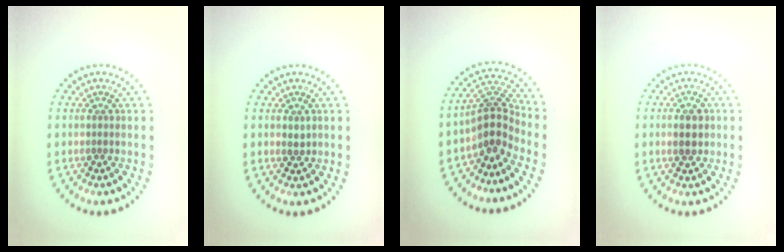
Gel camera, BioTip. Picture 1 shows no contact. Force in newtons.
{"total": 0.7, "press": 0.7, "slide": 0.1}
{"total": 3.7, "press": 2.8, "slide": 2.4}
{"total": 2.2, "press": 2.2, "slide": 0.1}